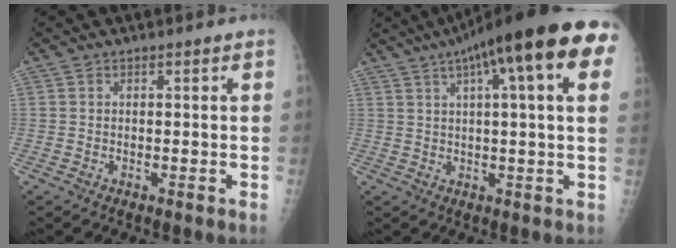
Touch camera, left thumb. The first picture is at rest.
{"total": 22.5, "force": [10.5, 4.5, 19.4], "torque": [-0.285, 0.024, 0.134]}